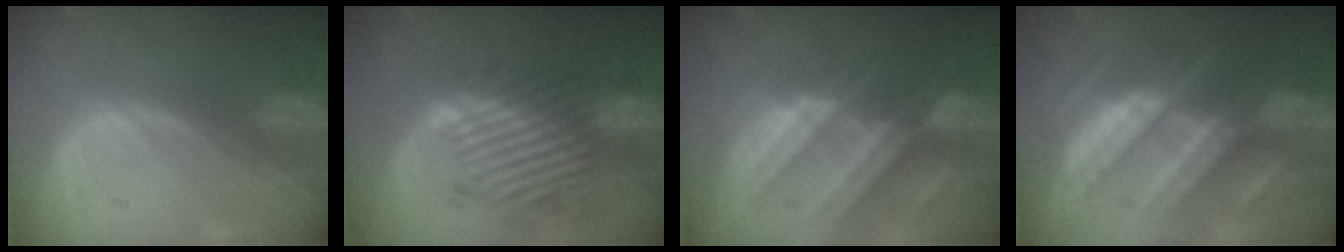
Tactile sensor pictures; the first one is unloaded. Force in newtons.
{"total": 11.1, "press": 10.3, "slide": 4.0}
{"total": 10.4, "press": 9.2, "slide": 4.8}
{"total": 11.4, "press": 11.3, "slide": 1.0}